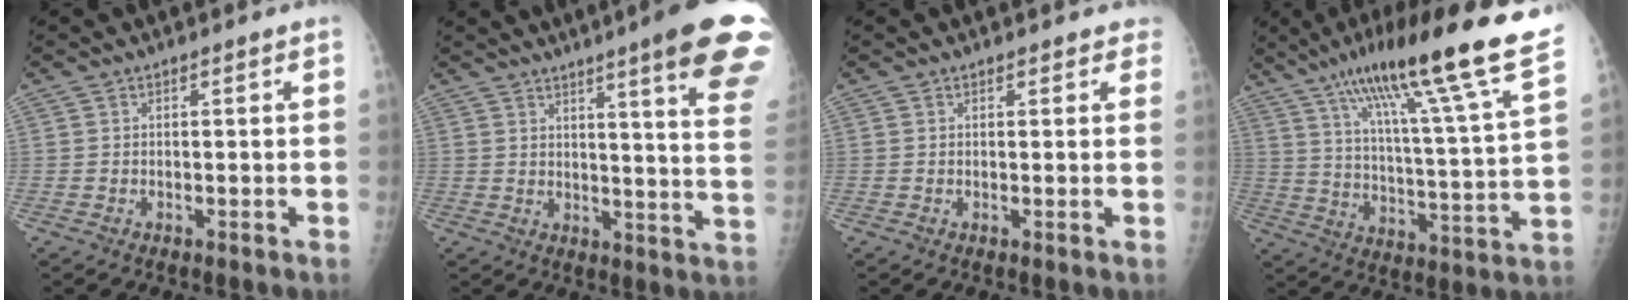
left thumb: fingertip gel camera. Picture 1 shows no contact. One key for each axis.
{"total": 20.0, "fx": 12.7, "fy": 1.6, "fz": 15.4, "tx": -0.176, "ty": -0.062, "tz": 0.147}
{"total": 2.0, "fx": 1.7, "fy": 1.1, "fz": 0.3, "tx": 0.023, "ty": -0.003, "tz": 0.008}
{"total": 24.8, "fx": 17.4, "fy": 1.7, "fz": 17.6, "tx": -0.267, "ty": -0.062, "tz": 0.265}